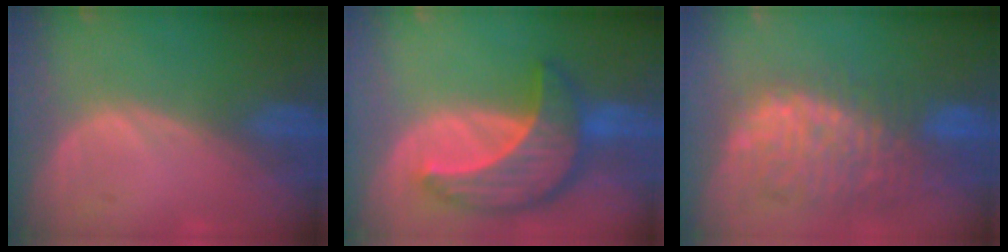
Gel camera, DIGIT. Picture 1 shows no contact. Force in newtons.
{"total": 9.7, "press": 9.7, "slide": 0.7}
{"total": 11.0, "press": 10.2, "slide": 4.1}